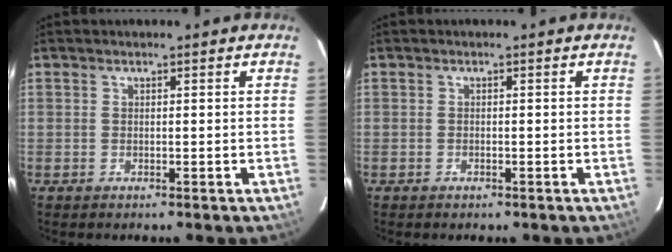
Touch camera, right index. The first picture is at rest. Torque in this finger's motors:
{"motor_torque": [0.37, -0.35, -0.03, -0.03]}